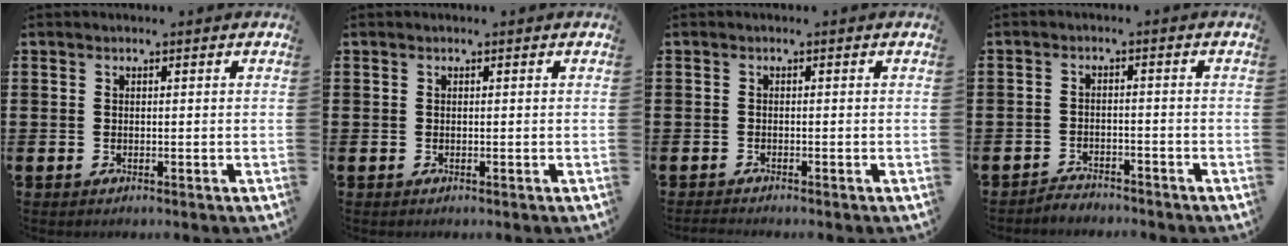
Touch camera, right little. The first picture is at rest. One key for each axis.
{"total": 0.0}
{"total": 0.7, "fx": -0.6, "fy": 0.0, "fz": 0.2, "tx": -0.004, "ty": -0.003, "tz": -0.013}
{"total": 2.1, "fx": -2.1, "fy": 0.2, "fz": -0.3, "tx": -0.002, "ty": 0.005, "tz": -0.048}